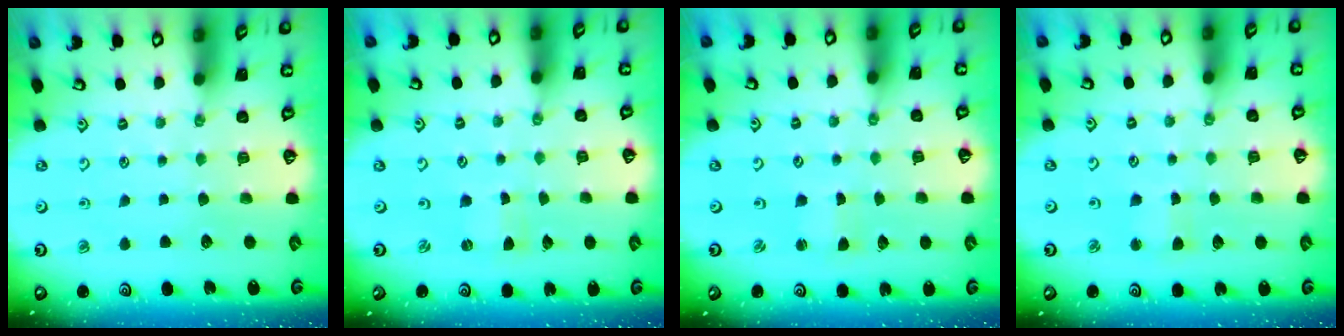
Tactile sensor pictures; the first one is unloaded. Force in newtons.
{"total": 0.0}
{"total": 1.3, "press": 1.3, "slide": 0.1}
{"total": 2.9, "press": 2.9, "slide": 0.3}